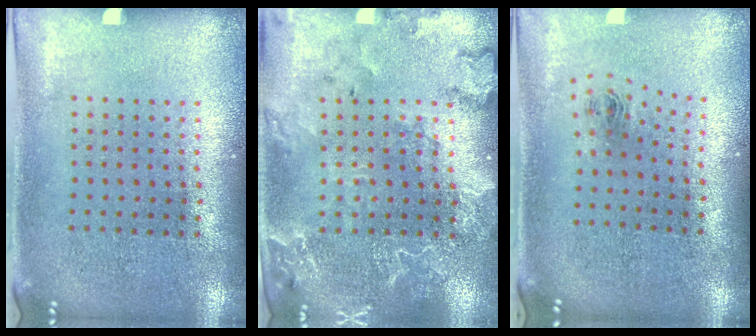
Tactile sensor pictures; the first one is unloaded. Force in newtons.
{"total": 2.3, "press": 2.2, "slide": 0.4}
{"total": 0.9, "press": 0.4, "slide": 0.8}